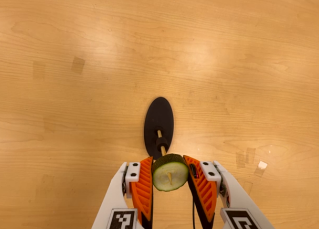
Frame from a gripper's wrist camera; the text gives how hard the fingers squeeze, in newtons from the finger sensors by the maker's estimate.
{"total": 10.3, "left": 9.9, "right": 10.8}